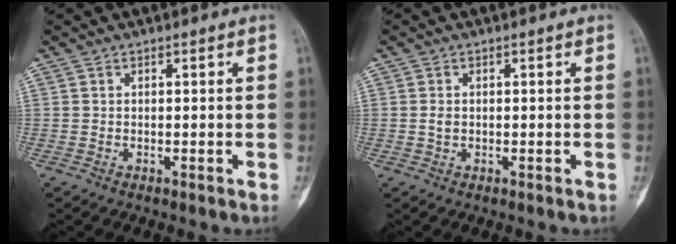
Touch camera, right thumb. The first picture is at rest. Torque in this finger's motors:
{"motor_torque": [0.02, 0.20, -0.04, -0.04, 0.09]}